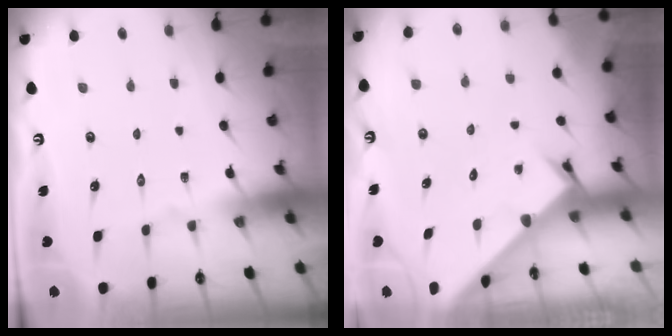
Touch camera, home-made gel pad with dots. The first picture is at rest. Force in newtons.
{"total": 2.3, "press": 2.3, "slide": 0.2}